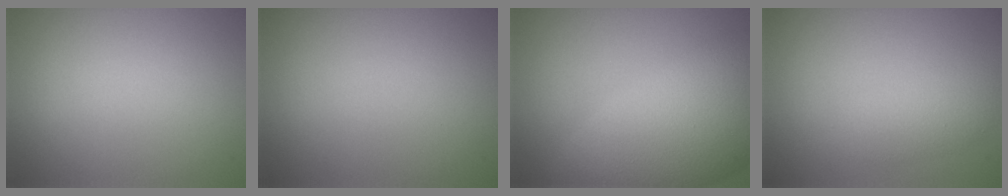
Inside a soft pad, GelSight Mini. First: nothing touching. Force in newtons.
{"total": 0.0}
{"total": 10.9, "press": 10.9, "slide": 0.3}
{"total": 2.4, "press": 2.4, "slide": 0.1}